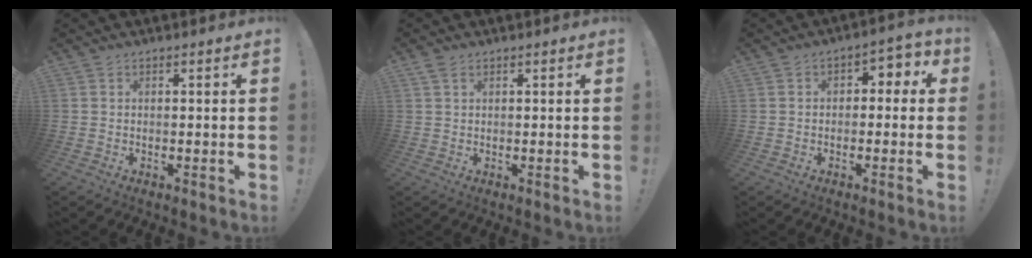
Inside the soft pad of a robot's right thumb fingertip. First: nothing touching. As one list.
[{"total": 1.9, "force": [1.1, 1.0, 1.1], "torque": [-0.019, 0.001, 0.020]}, {"total": 3.9, "force": [-1.1, 3.0, 2.1], "torque": [-0.013, 0.008, -0.026]}]